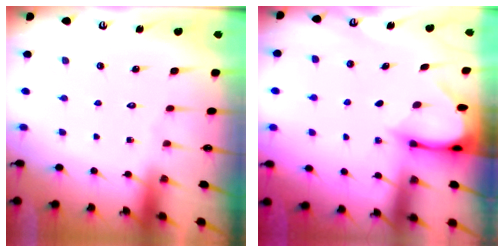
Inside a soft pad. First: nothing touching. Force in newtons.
{"total": 2.9, "press": 2.9, "slide": 0.3}